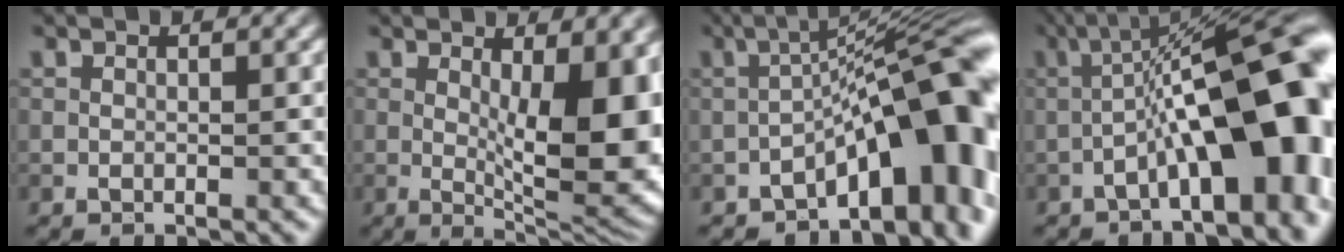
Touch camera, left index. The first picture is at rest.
{"total": 10.1, "force": [0.4, 3.3, 9.5], "torque": [-0.127, -0.013, 0.009]}
{"total": 13.2, "force": [-4.7, 4.8, 11.4], "torque": [-0.125, 0.026, -0.075]}
{"total": 15.3, "force": [-2.7, 5.5, 14.0], "torque": [-0.183, 0.033, -0.039]}